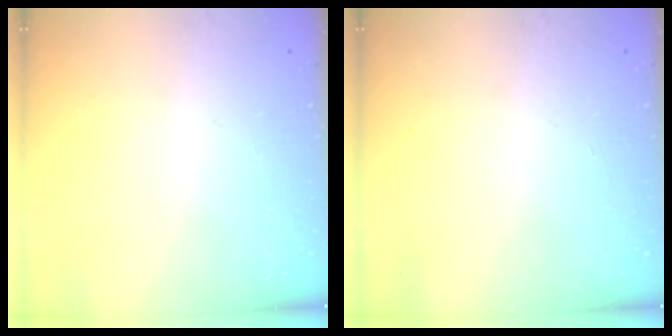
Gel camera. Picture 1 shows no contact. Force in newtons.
{"total": 0.0}